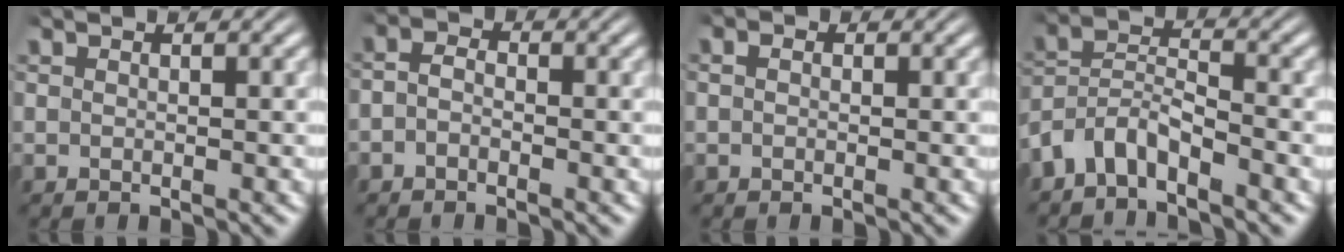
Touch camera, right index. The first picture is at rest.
{"total": 2.1, "force": [-0.9, 1.5, 1.0], "torque": [-0.024, -0.010, -0.018]}
{"total": 0.6, "force": [-0.1, 0.4, 0.4], "torque": [-0.008, -0.005, -0.001]}
{"total": 5.6, "force": [-3.5, 3.6, 2.3], "torque": [-0.058, -0.017, -0.061]}